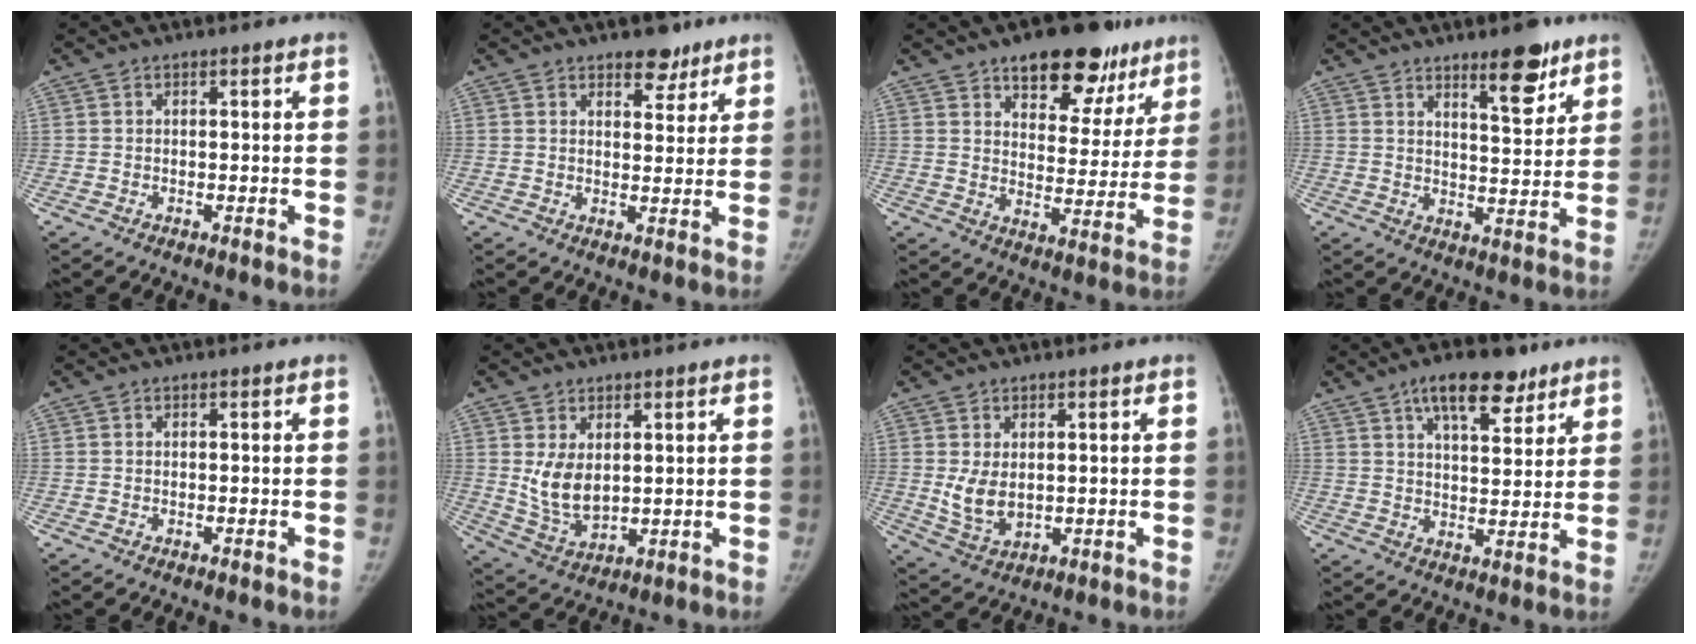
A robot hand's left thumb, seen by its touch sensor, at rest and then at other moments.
{"total": 5.4, "force": [3.9, 2.8, 2.4], "torque": [-0.005, -0.024, 0.057]}
{"total": 18.8, "force": [12.1, 9.4, 10.8], "torque": [-0.082, -0.044, 0.171]}
{"total": 9.2, "force": [6.3, 2.8, 6.2], "torque": [-0.069, -0.045, 0.095]}
{"total": 0.0}
{"total": 7.8, "force": [2.1, 4.9, 5.7], "torque": [-0.092, -0.024, 0.058]}
{"total": 6.1, "force": [0.8, 4.0, 4.5], "torque": [-0.074, -0.019, 0.030]}
{"total": 11.8, "force": [7.4, 5.0, 7.6], "torque": [-0.091, -0.032, 0.116]}